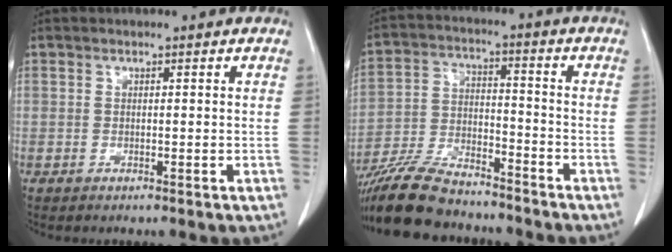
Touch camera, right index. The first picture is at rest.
{"total": 14.4, "force": [-12.6, 3.8, 5.7], "torque": [-0.107, -0.010, -0.221]}